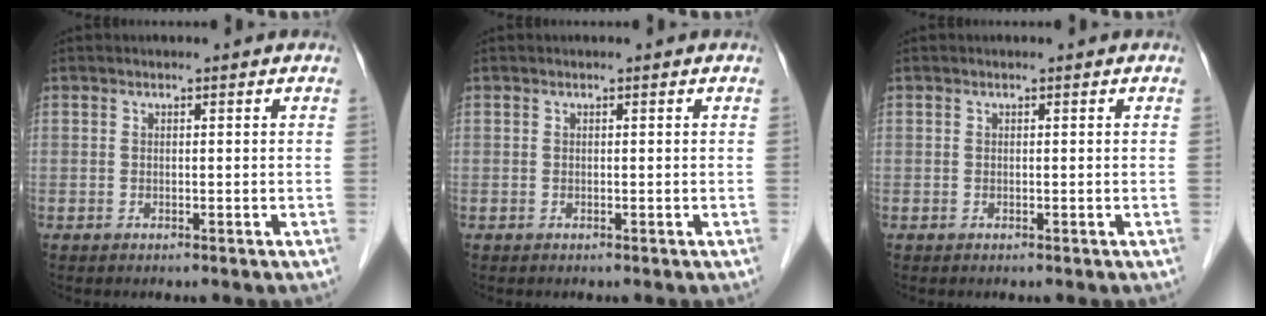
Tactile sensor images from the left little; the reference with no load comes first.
{"total": 0.0}
{"total": 0.0}